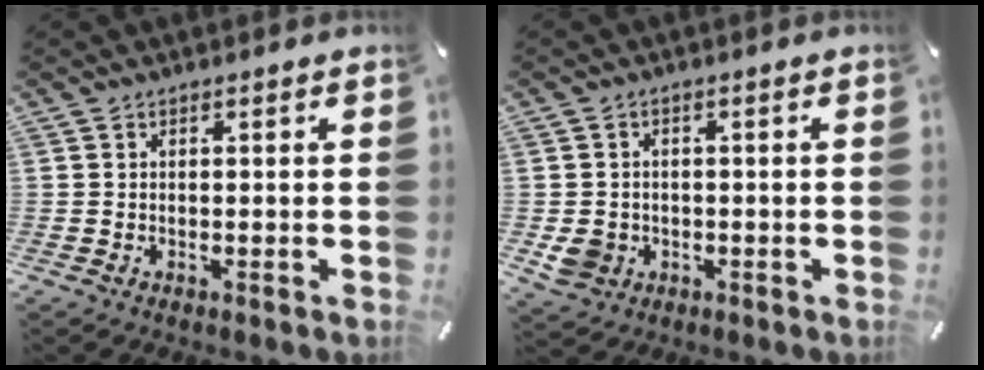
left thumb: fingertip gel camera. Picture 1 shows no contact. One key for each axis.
{"total": 5.1, "fx": -1.0, "fy": 4.6, "fz": 1.8, "tx": -0.037, "ty": 0.005, "tz": -0.018}